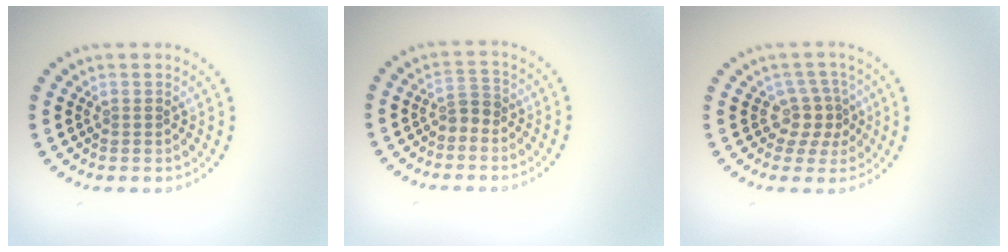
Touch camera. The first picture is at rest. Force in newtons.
{"total": 1.3, "press": 1.1, "slide": 0.7}
{"total": 2.7, "press": 1.9, "slide": 1.8}